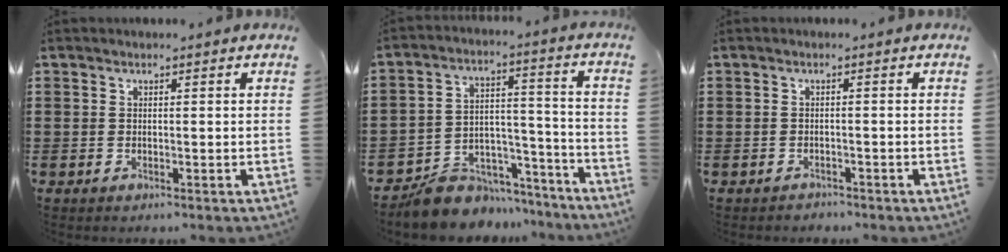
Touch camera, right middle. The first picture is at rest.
{"total": 7.4, "force": [-6.6, 3.2, 0.8], "torque": [-0.024, 0.027, -0.126]}
{"total": 1.0, "force": [-1.0, 0.3, 0.0], "torque": [-0.004, 0.002, -0.022]}